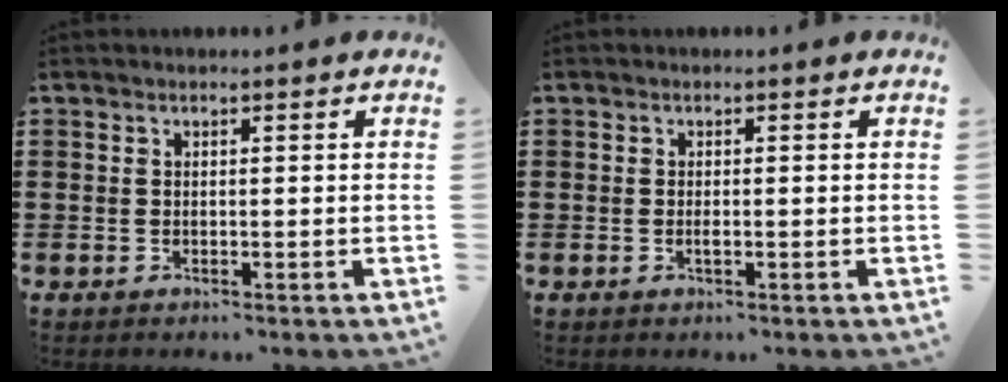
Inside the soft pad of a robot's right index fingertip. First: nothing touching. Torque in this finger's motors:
{"motor_torque": [0.77, 1.37, 0.13, 0.04]}